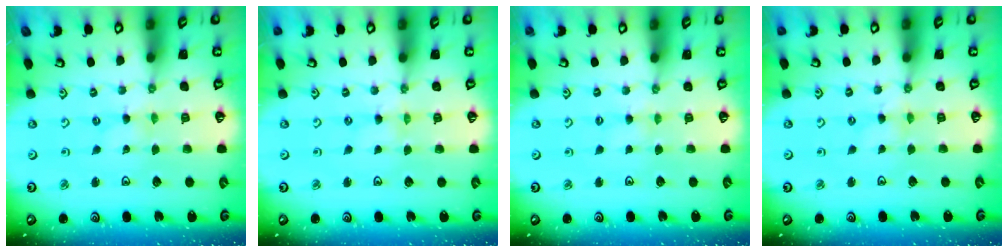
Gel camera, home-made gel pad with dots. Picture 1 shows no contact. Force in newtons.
{"total": 0.0}
{"total": 1.8, "press": 1.7, "slide": 0.3}
{"total": 0.6, "press": 0.6, "slide": 0.2}